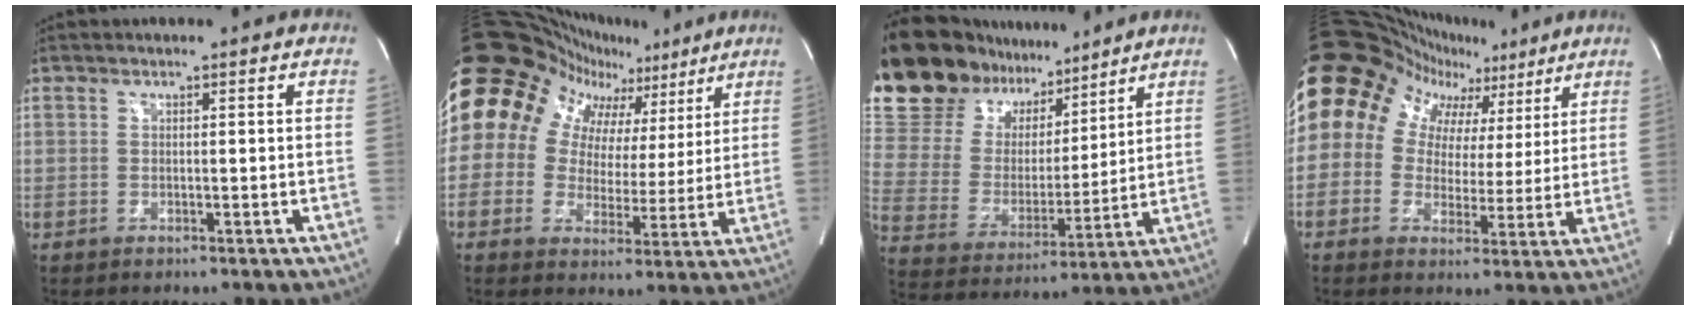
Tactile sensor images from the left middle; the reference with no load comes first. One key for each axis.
{"total": 21.9, "fx": 12.8, "fy": 15.4, "fz": 8.9, "tx": -0.175, "ty": 0.088, "tz": 0.186}
{"total": 21.1, "fx": 17.8, "fy": 9.1, "fz": 6.5, "tx": -0.141, "ty": 0.029, "tz": 0.317}
{"total": 19.2, "fx": 9.7, "fy": 14.4, "fz": 8.2, "tx": -0.154, "ty": 0.081, "tz": 0.148}